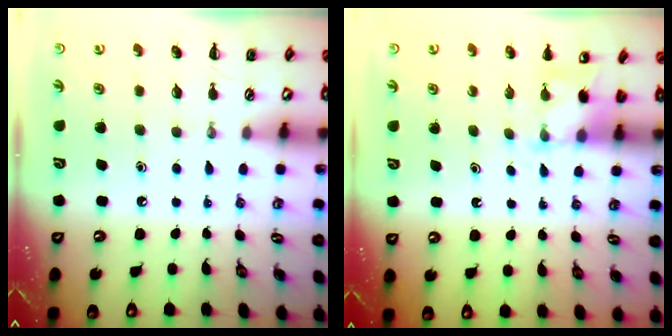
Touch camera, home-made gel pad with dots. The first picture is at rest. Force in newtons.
{"total": 4.8, "press": 4.7, "slide": 1.3}